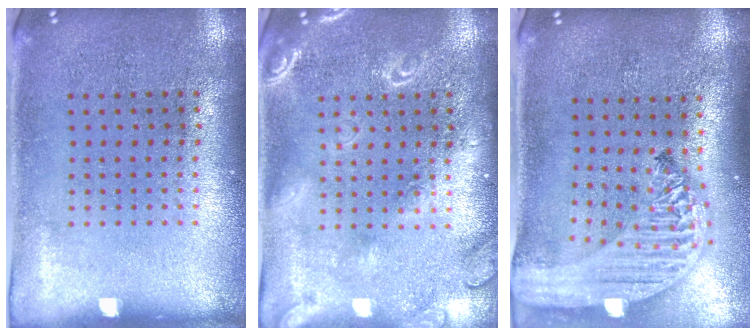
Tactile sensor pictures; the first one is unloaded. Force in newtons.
{"total": 1.8, "press": 1.8, "slide": 0.2}
{"total": 2.9, "press": 2.2, "slide": 1.8}